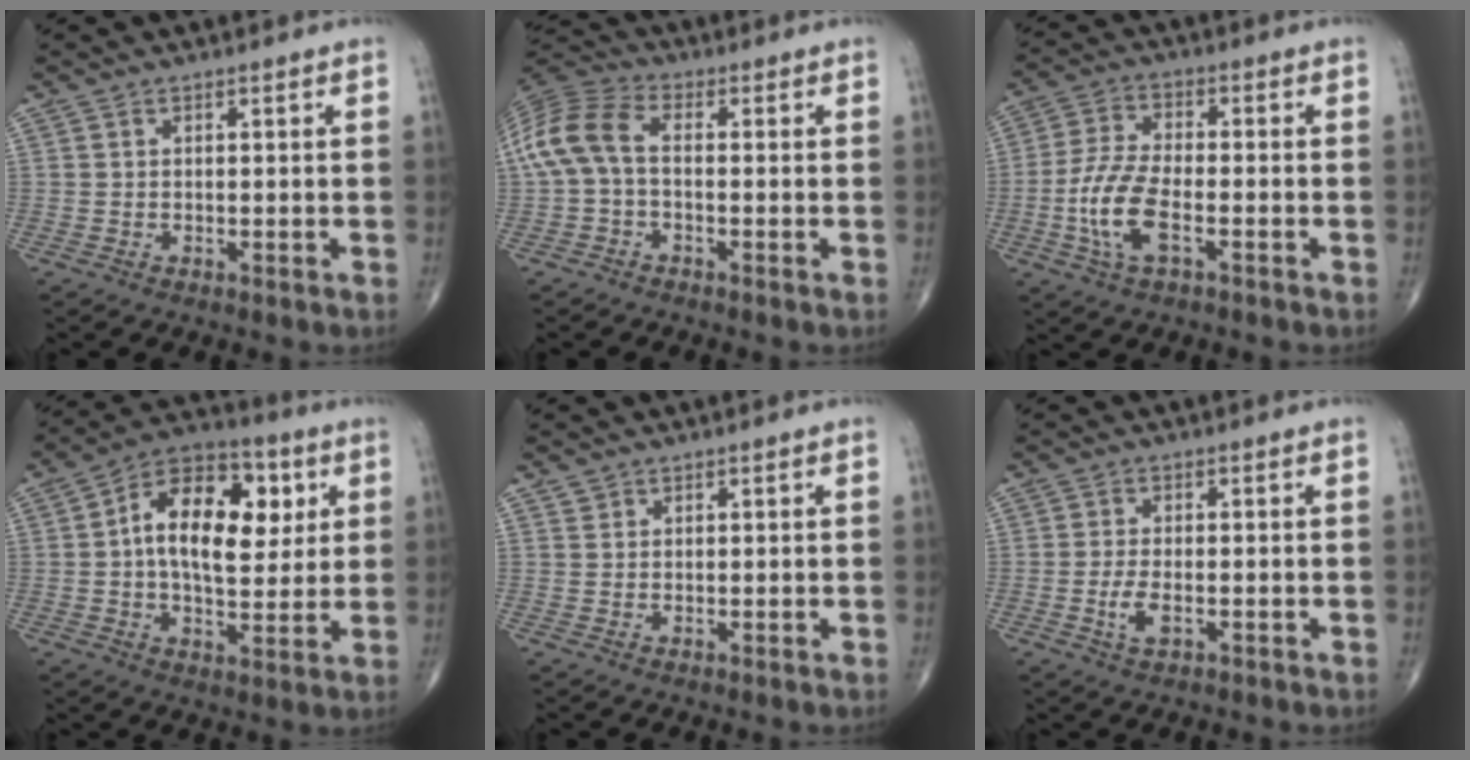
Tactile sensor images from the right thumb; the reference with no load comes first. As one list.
[{"total": 9.6, "force": [-0.5, 5.4, 7.9], "torque": [-0.177, 0.029, -0.020]}, {"total": 9.8, "force": [-3.1, 4.2, 8.3], "torque": [-0.185, 0.015, -0.062]}, {"total": 17.3, "force": [3.5, 10.0, 13.7], "torque": [-0.187, 0.009, 0.047]}, {"total": 1.0, "force": [0.7, 0.7, 0.0], "torque": [0.012, -0.003, 0.008]}, {"total": 3.6, "force": [-1.0, 1.6, 3.0], "torque": [-0.066, 0.000, -0.018]}]